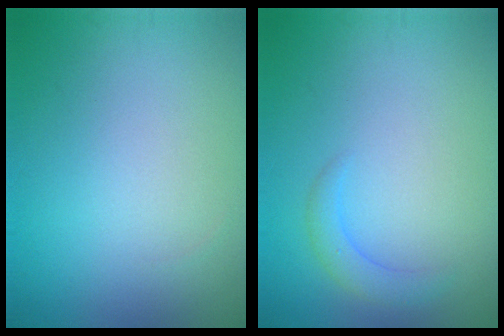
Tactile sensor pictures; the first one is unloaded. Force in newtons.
{"total": 1.7, "press": 1.7, "slide": 0.2}